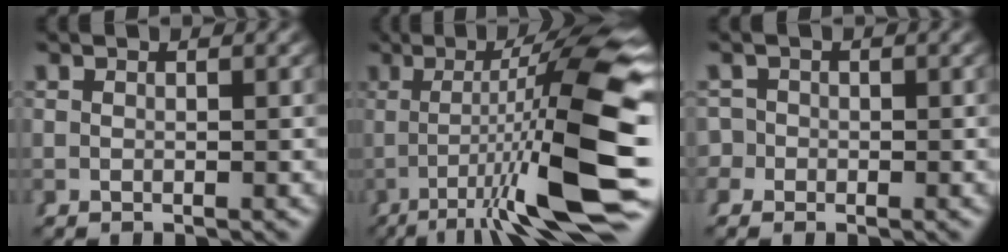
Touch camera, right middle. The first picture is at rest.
{"total": 12.9, "force": [-0.5, 1.7, 12.8], "torque": [-0.177, -0.004, 0.004]}
{"total": 1.6, "force": [-0.7, 1.4, -0.3], "torque": [0.010, -0.004, -0.017]}